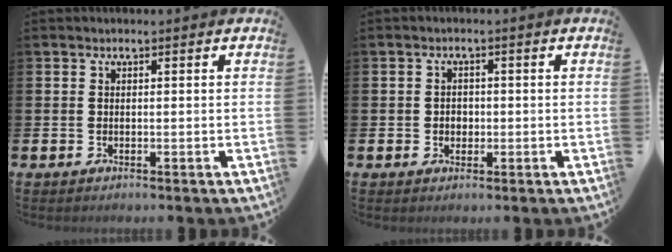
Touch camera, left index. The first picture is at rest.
{"total": 1.8, "force": [-0.1, 1.6, 0.8], "torque": [0.004, 0.001, -0.009]}